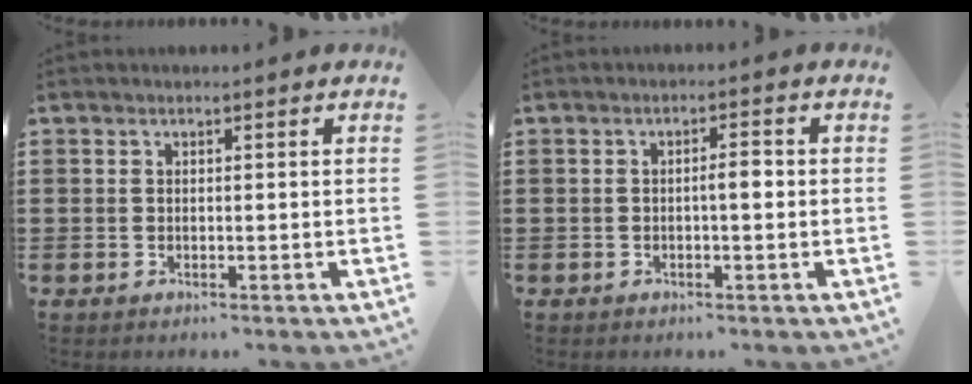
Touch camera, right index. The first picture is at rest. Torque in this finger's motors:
{"motor_torque": [0.48, -0.52, 0.27, 0.07]}